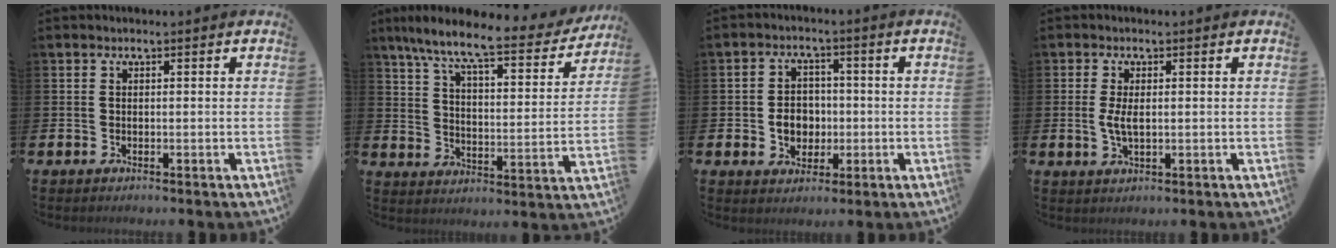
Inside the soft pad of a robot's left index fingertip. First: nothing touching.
{"total": 9.1, "force": [7.6, 1.5, 4.7], "torque": [-0.115, -0.048, 0.124]}
{"total": 4.6, "force": [-0.6, 3.9, 2.3], "torque": [-0.034, 0.003, -0.019]}
{"total": 2.9, "force": [0.2, 1.2, 2.6], "torque": [-0.047, 0.003, 0.001]}